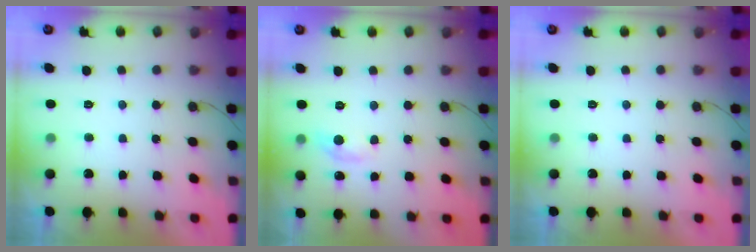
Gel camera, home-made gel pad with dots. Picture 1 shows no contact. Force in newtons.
{"total": 5.9, "press": 5.9, "slide": 0.5}
{"total": 0.0}